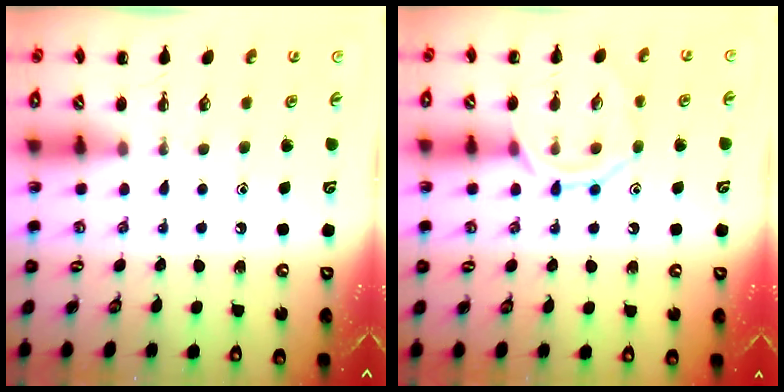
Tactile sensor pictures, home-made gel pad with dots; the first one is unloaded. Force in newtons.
{"total": 10.6, "press": 10.6, "slide": 0.7}